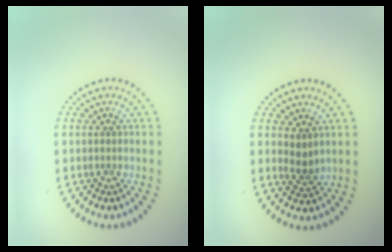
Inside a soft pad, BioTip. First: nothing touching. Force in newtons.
{"total": 1.6, "press": 1.3, "slide": 0.9}